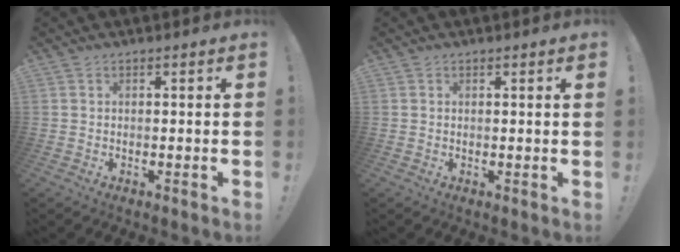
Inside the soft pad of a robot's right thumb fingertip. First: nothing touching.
{"total": 0.6, "force": [0.5, -0.3, 0.3], "torque": [0.009, -0.006, 0.006]}